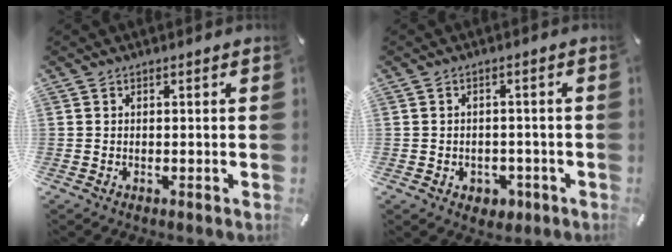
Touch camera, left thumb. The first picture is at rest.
{"total": 3.6, "force": [-1.1, 3.1, 1.5], "torque": [-0.020, 0.003, -0.022]}